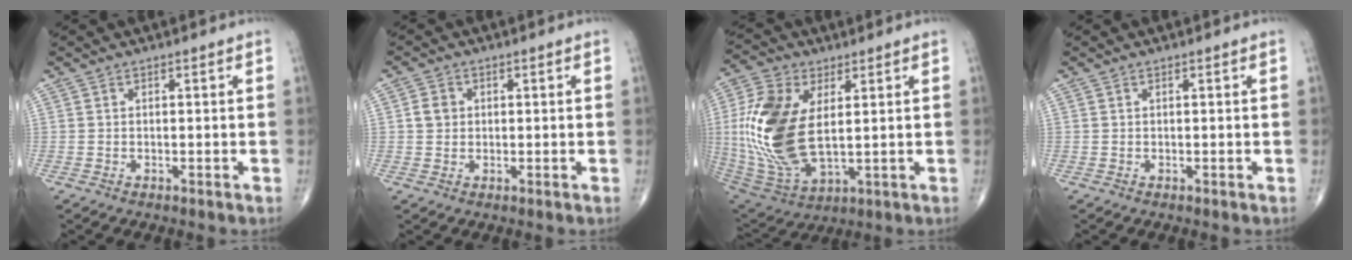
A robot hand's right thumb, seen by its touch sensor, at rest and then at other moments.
{"total": 2.8, "force": [0.4, 2.5, 1.2], "torque": [-0.011, 0.004, 0.004]}
{"total": 19.8, "force": [2.6, 10.8, 16.3], "torque": [-0.351, -0.017, 0.055]}
{"total": 0.0}